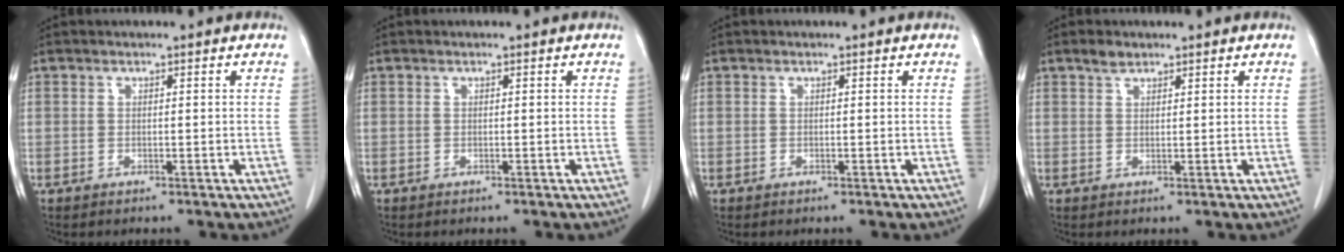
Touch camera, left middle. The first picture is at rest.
{"total": 0.0}
{"total": 0.0}
{"total": 1.7, "force": [1.4, 0.8, 0.7], "torque": [-0.017, 0.002, 0.026]}